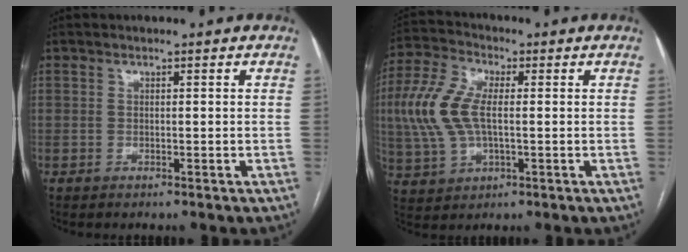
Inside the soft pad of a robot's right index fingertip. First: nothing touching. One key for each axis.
{"total": 10.8, "fx": 0.4, "fy": 5.0, "fz": 9.6, "tx": -0.238, "ty": 0.014, "tz": 0.010}